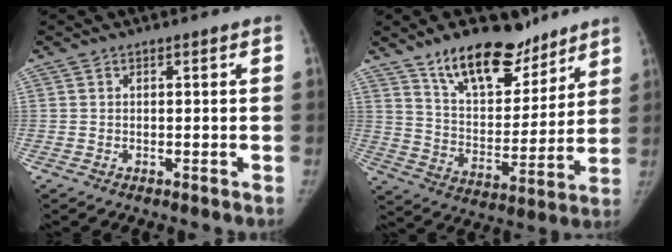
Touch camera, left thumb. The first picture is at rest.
{"total": 17.4, "force": [12.5, 8.3, 8.9], "torque": [-0.087, -0.075, 0.212]}